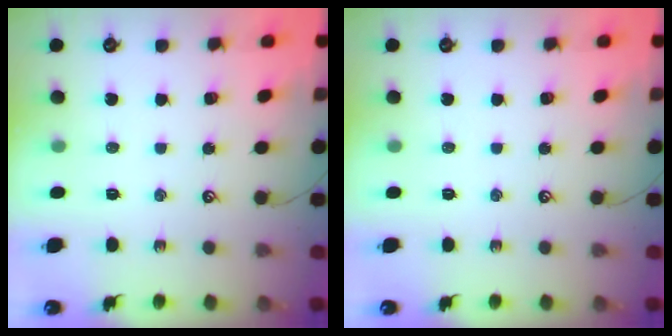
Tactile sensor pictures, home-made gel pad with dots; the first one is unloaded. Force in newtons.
{"total": 0.0}